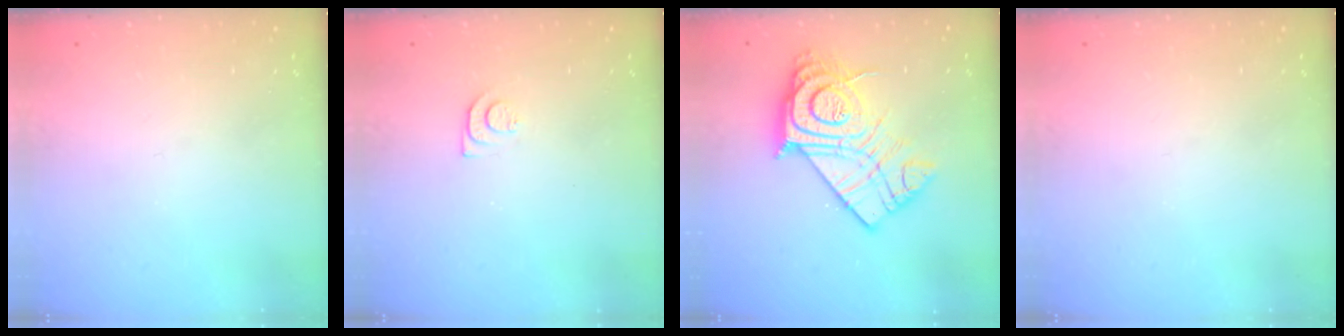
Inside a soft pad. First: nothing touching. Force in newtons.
{"total": 7.4, "press": 7.4, "slide": 0.5}
{"total": 20.8, "press": 20.7, "slide": 1.6}
{"total": 0.0}